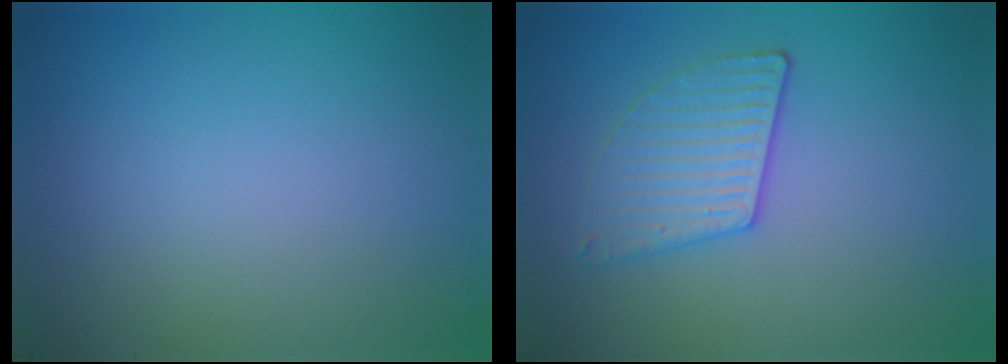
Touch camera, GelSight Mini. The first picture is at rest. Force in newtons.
{"total": 3.0, "press": 2.9, "slide": 0.7}